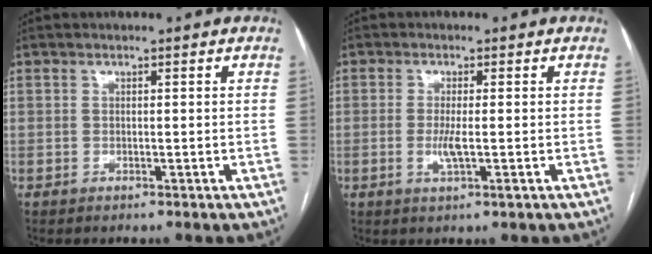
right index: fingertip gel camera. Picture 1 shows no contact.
{"total": 2.9, "force": [-0.6, 0.2, 2.9], "torque": [-0.060, -0.006, -0.011]}